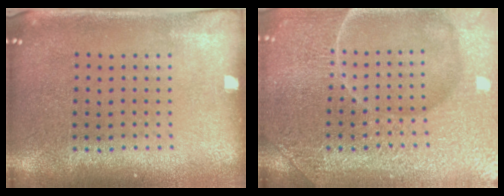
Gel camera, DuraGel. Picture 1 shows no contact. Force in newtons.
{"total": 7.4, "press": 7.4, "slide": 1.0}